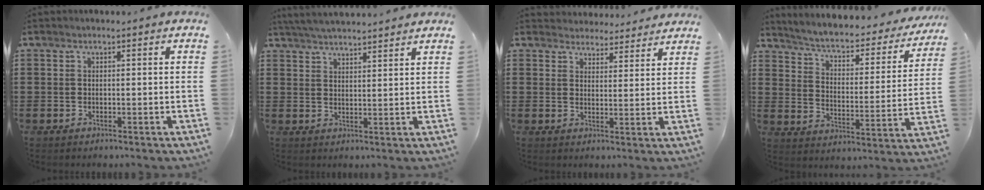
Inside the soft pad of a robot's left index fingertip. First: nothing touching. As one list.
[{"total": 4.0, "force": [3.9, -0.3, 0.7], "torque": [-0.024, -0.010, 0.071]}, {"total": 3.9, "force": [3.9, 0.7, 0.0], "torque": [-0.015, -0.015, 0.072]}, {"total": 3.6, "force": [2.9, 0.6, 2.1], "torque": [-0.056, -0.028, 0.038]}]